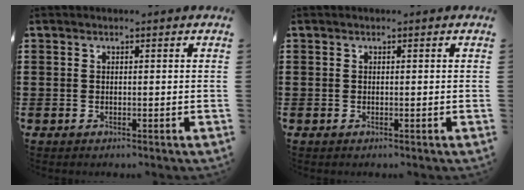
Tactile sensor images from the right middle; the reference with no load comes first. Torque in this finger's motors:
{"motor_torque": [-0.03, 0.03, 0.04, 0.00]}